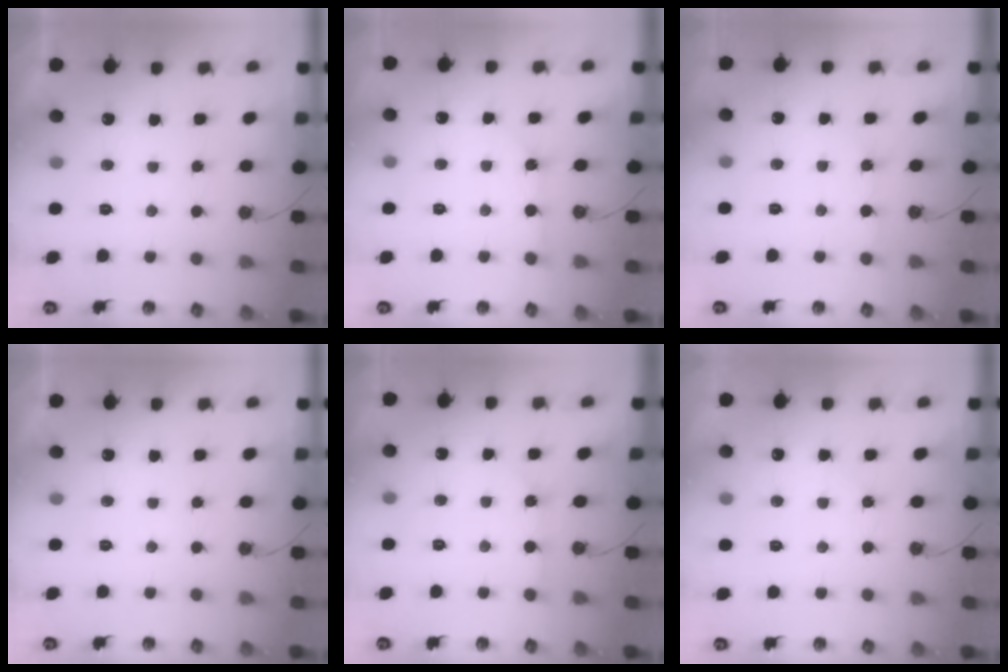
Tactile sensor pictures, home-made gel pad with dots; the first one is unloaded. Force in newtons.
{"total": 1.2, "press": 1.2, "slide": 0.2}
{"total": 1.5, "press": 1.5, "slide": 0.2}
{"total": 0.0}
{"total": 2.9, "press": 2.9, "slide": 0.4}
{"total": 5.3, "press": 5.3, "slide": 0.3}